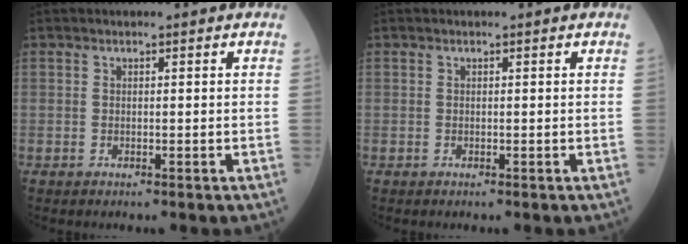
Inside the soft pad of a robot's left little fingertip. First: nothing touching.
{"total": 0.0}